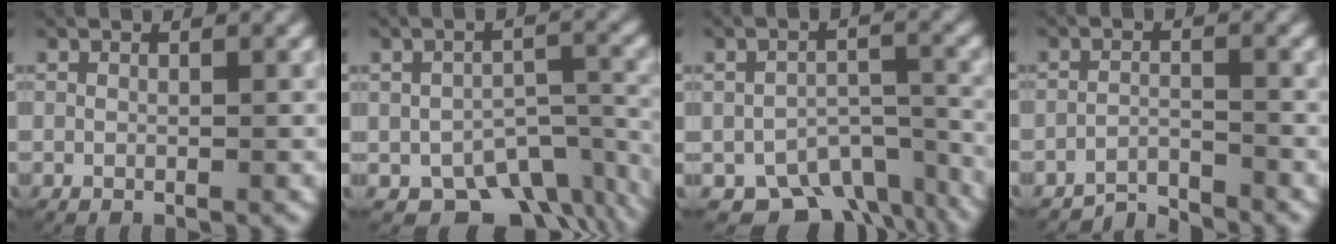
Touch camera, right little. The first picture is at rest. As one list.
[{"total": 8.0, "force": [-5.8, 4.4, 3.4], "torque": [-0.031, -0.013, -0.090]}, {"total": 7.7, "force": [-5.7, 4.1, 3.2], "torque": [-0.034, -0.012, -0.091]}, {"total": 3.2, "force": [-3.1, 0.6, 0.2], "torque": [-0.004, -0.005, -0.060]}]